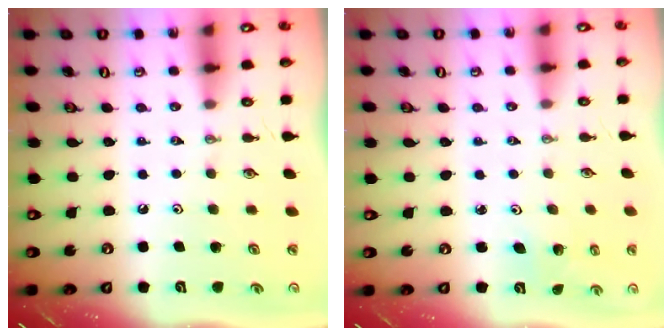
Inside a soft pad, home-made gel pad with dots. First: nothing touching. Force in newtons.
{"total": 1.4, "press": 1.4, "slide": 0.1}